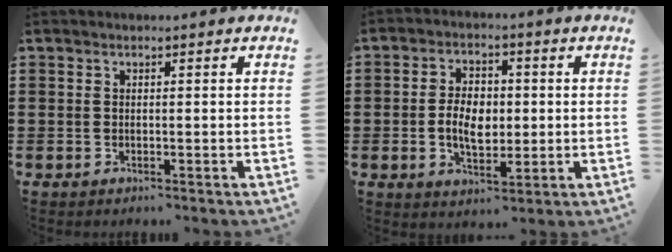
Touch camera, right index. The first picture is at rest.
{"total": 6.3, "force": [-0.4, 3.8, 5.0], "torque": [-0.097, 0.005, -0.012]}